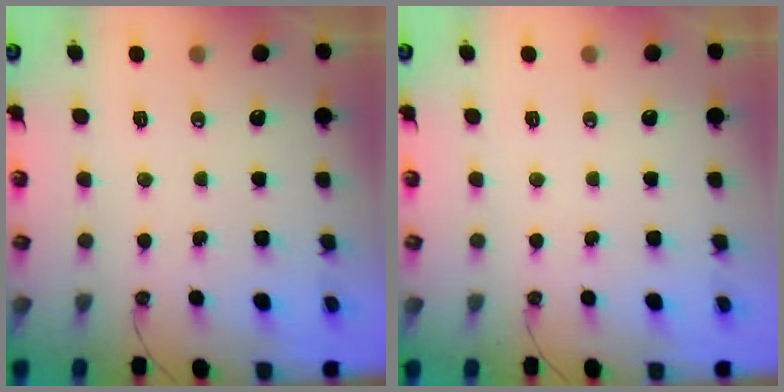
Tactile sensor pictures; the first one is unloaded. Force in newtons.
{"total": 0.0}